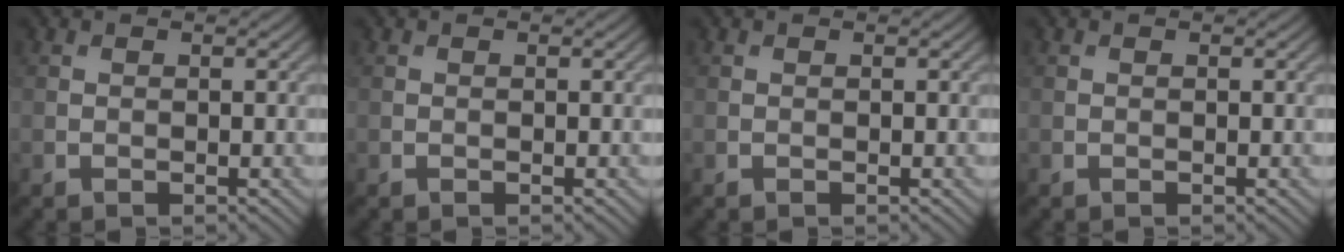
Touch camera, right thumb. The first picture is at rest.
{"total": 0.0}
{"total": 0.0}
{"total": 0.0}